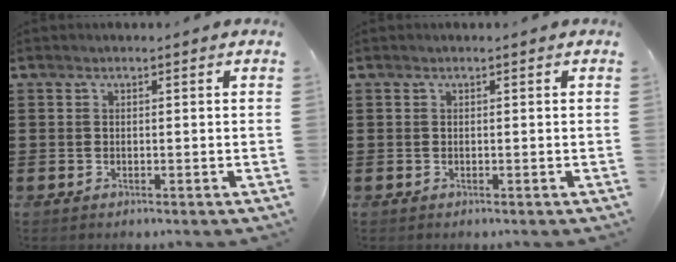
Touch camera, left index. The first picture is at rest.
{"total": 0.0}